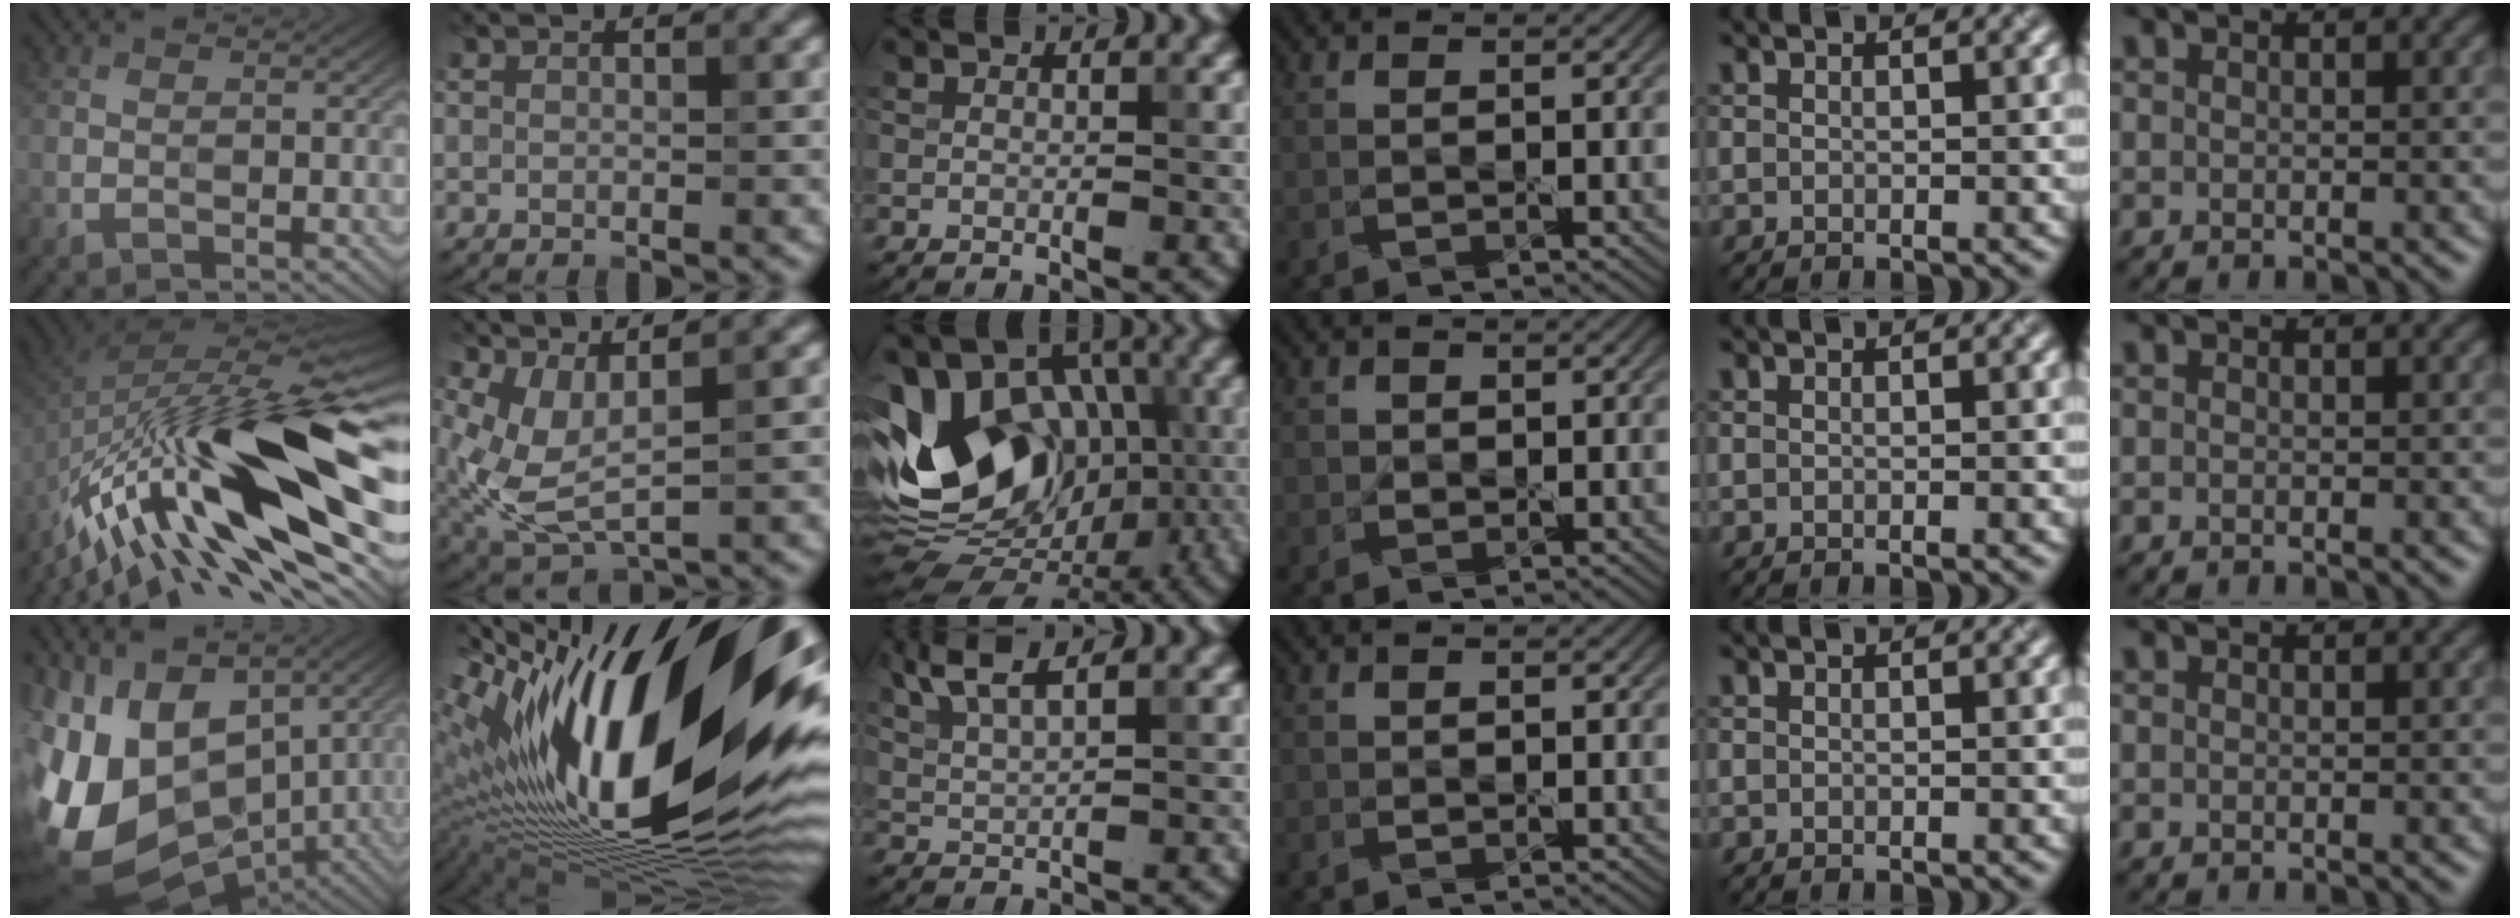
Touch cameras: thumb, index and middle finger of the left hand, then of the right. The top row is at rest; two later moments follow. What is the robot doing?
{"motion": "cut", "object": "origami paper"}